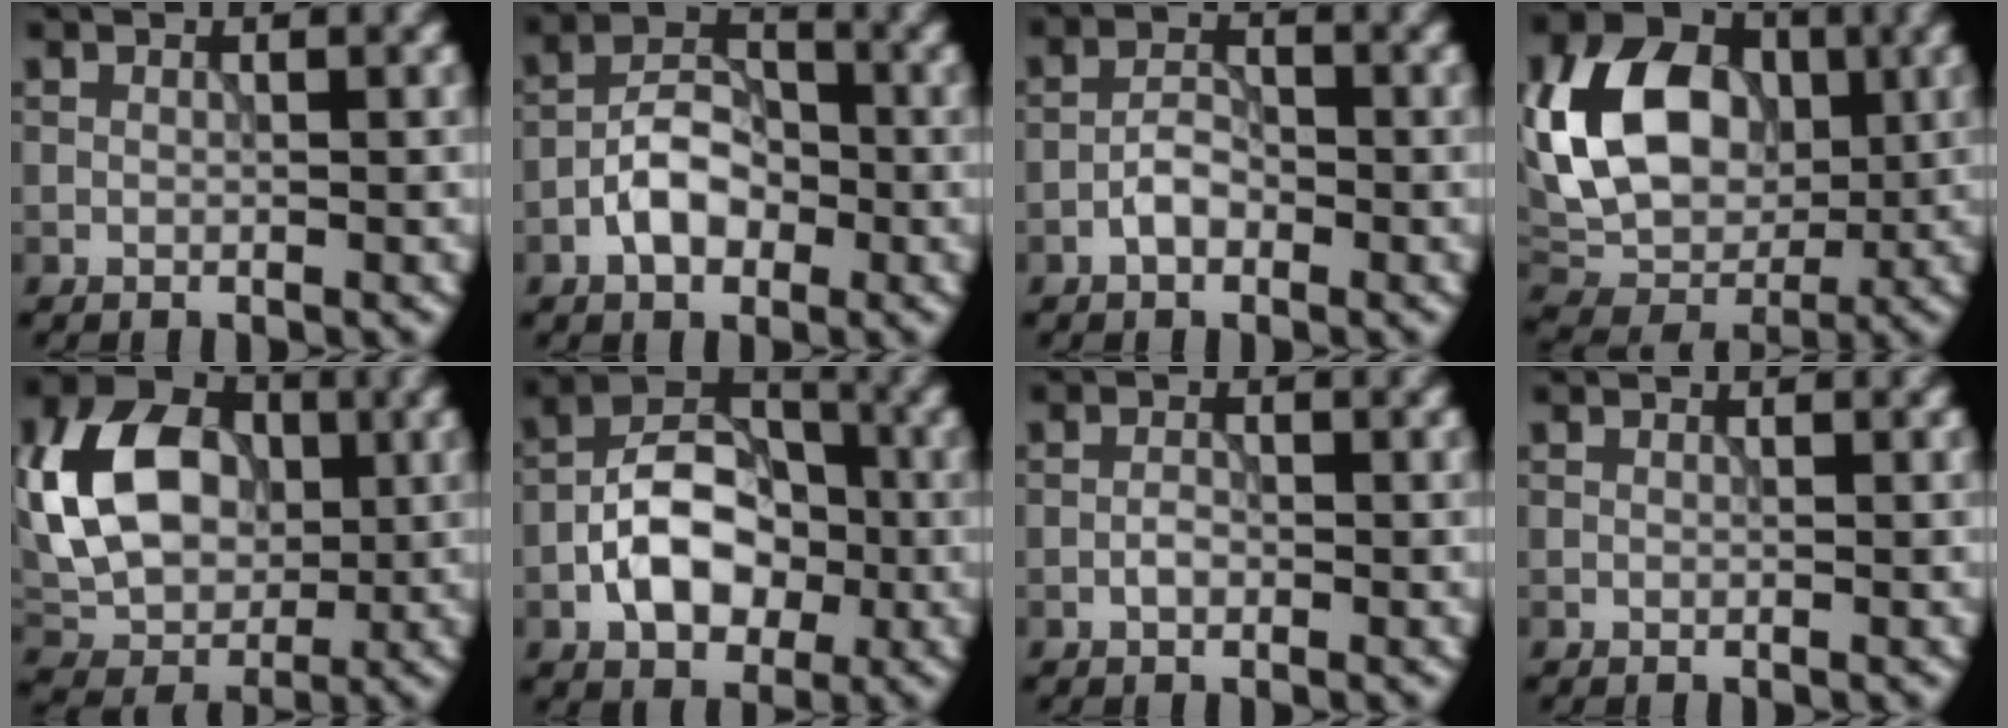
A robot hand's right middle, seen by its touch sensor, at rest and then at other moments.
{"total": 4.5, "force": [-1.8, 2.7, 3.1], "torque": [-0.050, 0.014, -0.038]}
{"total": 2.2, "force": [-1.2, 1.2, 1.5], "torque": [-0.025, 0.008, -0.026]}
{"total": 11.6, "force": [1.4, 8.6, 7.6], "torque": [-0.148, 0.011, 0.014]}
{"total": 10.2, "force": [1.1, 7.5, 6.8], "torque": [-0.146, 0.008, 0.015]}
{"total": 7.4, "force": [-2.2, 4.8, 5.2], "torque": [-0.082, 0.015, -0.042]}
{"total": 1.1, "force": [-0.5, 0.6, 0.8], "torque": [-0.016, 0.003, -0.011]}
{"total": 0.0}